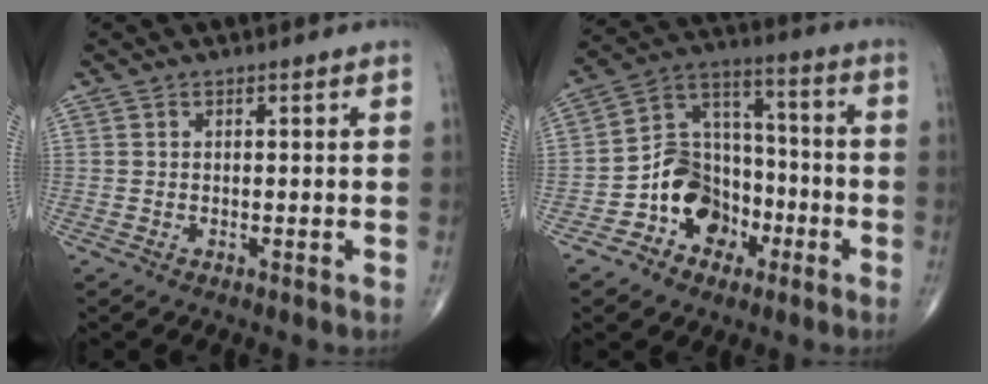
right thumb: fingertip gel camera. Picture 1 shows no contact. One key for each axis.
{"total": 12.7, "fx": -5.3, "fy": 10.0, "fz": 5.9, "tx": -0.059, "ty": 0.066, "tz": -0.098}